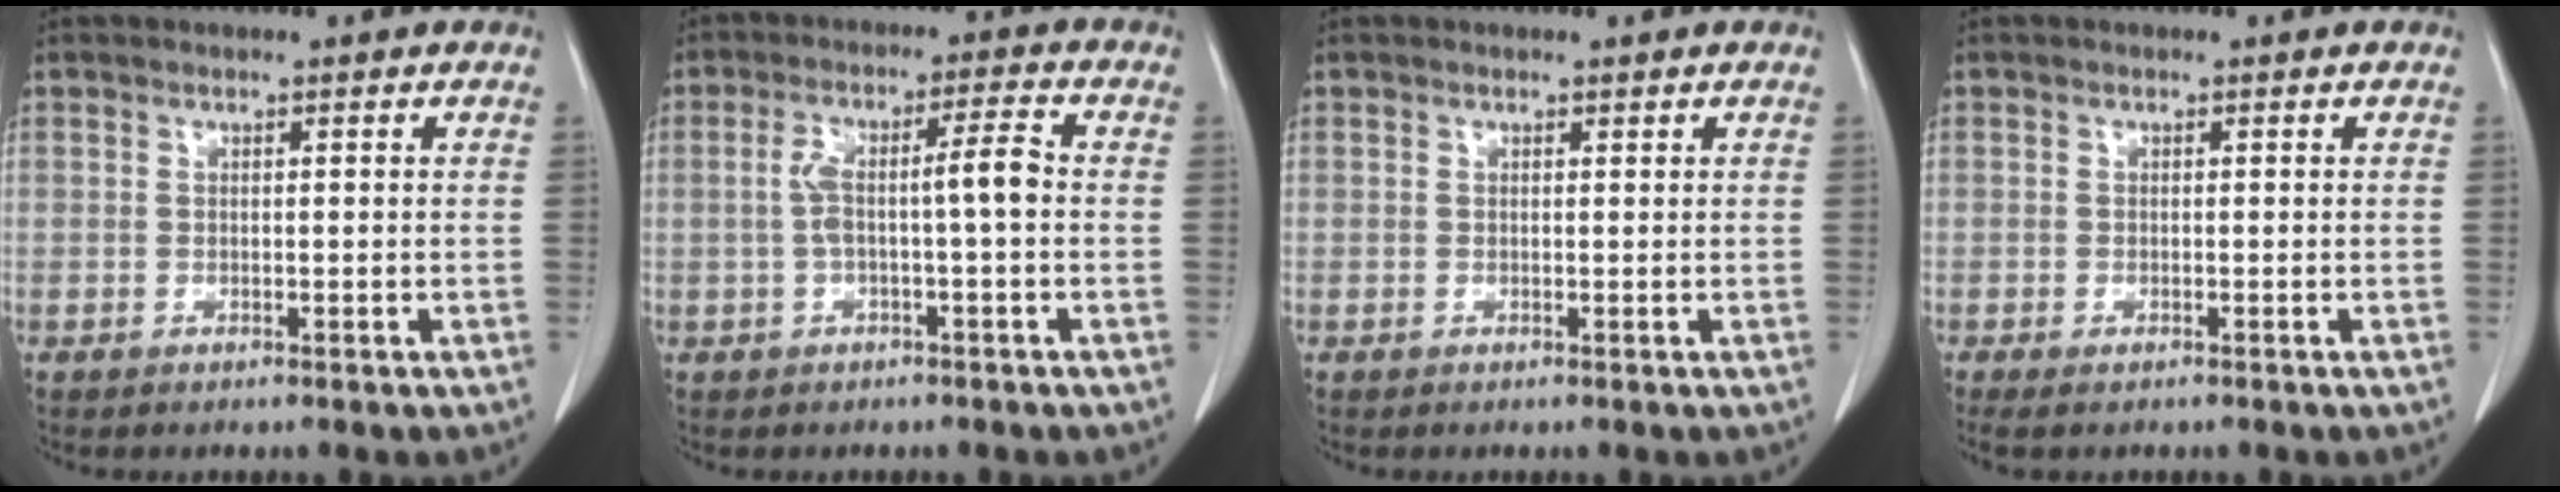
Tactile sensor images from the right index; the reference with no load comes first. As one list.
[{"total": 6.1, "force": [-0.4, 0.7, 6.0], "torque": [-0.116, 0.026, -0.004]}, {"total": 0.0}, {"total": 1.4, "force": [-1.0, 0.4, 0.9], "torque": [-0.012, -0.003, -0.013]}]